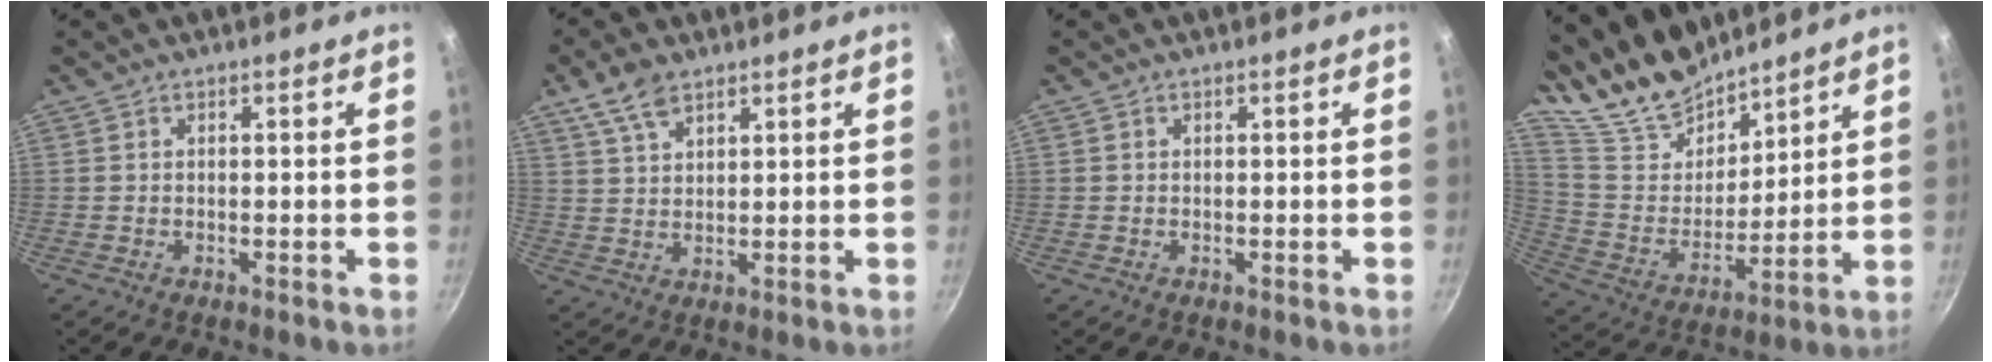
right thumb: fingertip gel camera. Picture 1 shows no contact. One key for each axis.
{"total": 6.5, "fx": 4.2, "fy": 3.2, "fz": 3.7, "tx": -0.060, "ty": -0.012, "tz": 0.083}
{"total": 0.0}
{"total": 16.4, "fx": 13.8, "fy": 7.1, "fz": 5.3, "tx": -0.060, "ty": -0.089, "tz": 0.266}